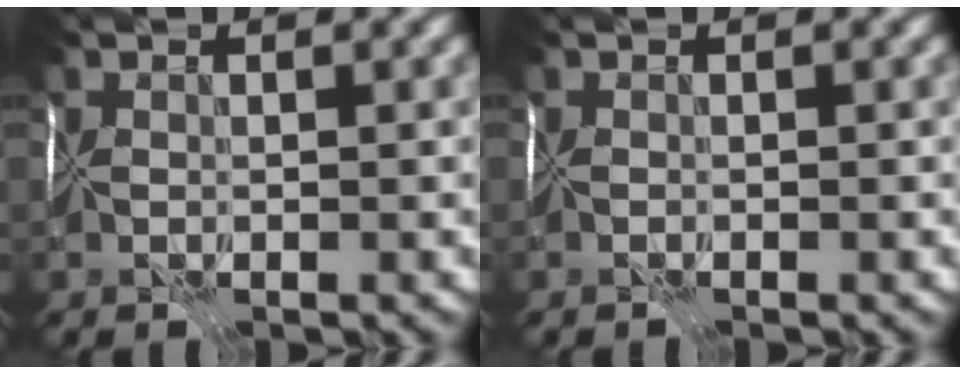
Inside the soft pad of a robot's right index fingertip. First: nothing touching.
{"total": 0.5, "force": [-0.5, -0.1, -0.1], "torque": [0.004, -0.004, -0.013]}